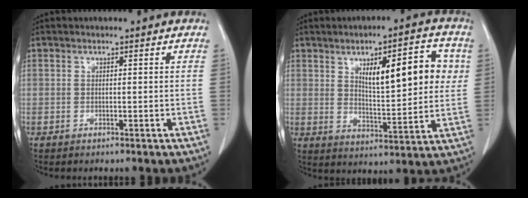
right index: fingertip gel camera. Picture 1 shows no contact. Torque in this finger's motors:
{"motor_torque": [0.44, 0.23, 0.30, 0.13]}